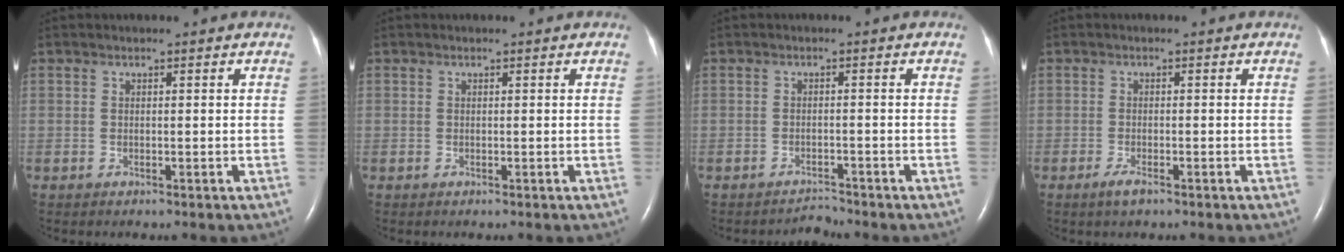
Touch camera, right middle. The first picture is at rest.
{"total": 0.0}
{"total": 1.7, "force": [-1.6, -0.2, -0.6], "torque": [0.011, -0.010, -0.023]}
{"total": 1.9, "force": [-1.3, 0.4, 1.4], "torque": [-0.035, -0.004, -0.024]}